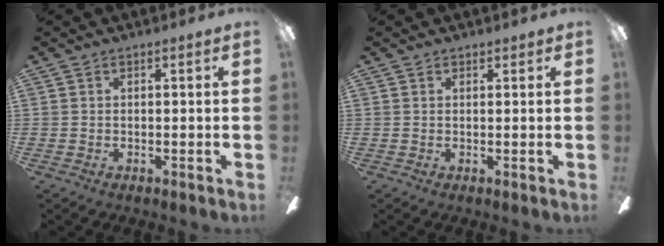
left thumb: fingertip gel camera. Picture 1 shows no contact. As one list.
[{"total": 0.8, "force": [0.7, 0.4, 0.1], "torque": [0.006, -0.003, 0.012]}]